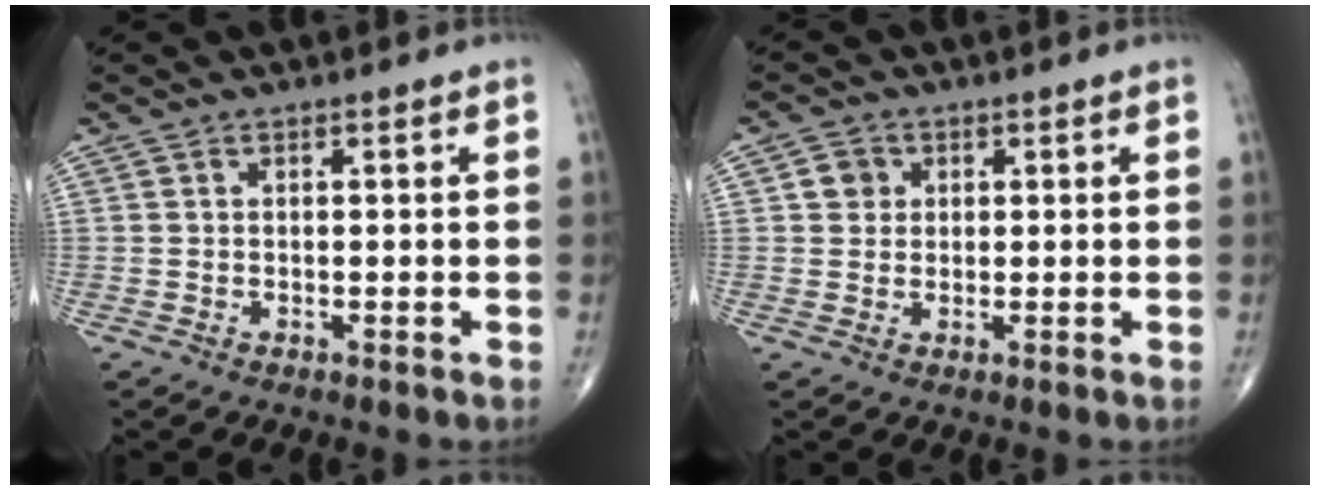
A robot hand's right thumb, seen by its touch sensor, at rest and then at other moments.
{"total": 3.1, "force": [0.8, 2.9, 1.0], "torque": [0.000, 0.000, 0.009]}